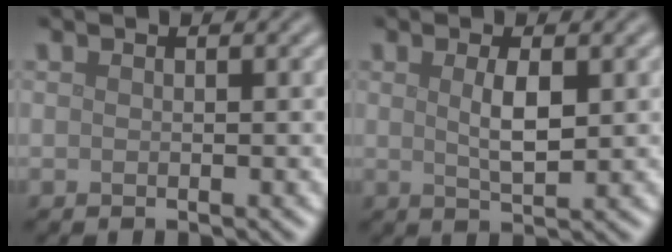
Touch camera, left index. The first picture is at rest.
{"total": 2.7, "force": [0.6, 0.7, 2.5], "torque": [-0.049, -0.001, 0.013]}